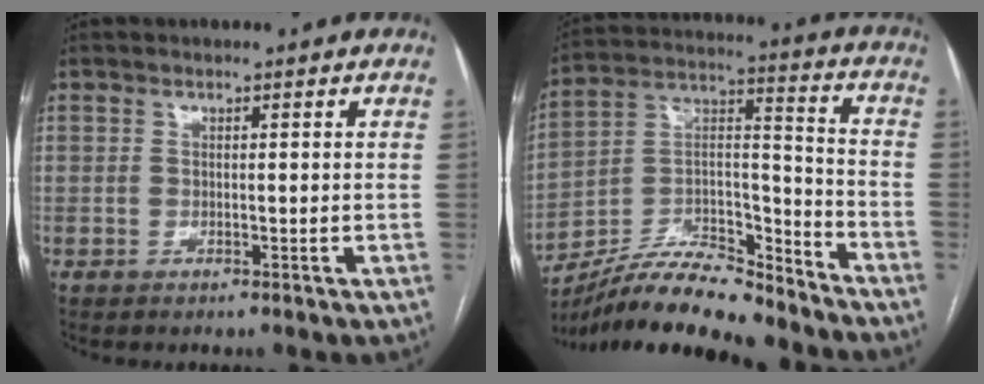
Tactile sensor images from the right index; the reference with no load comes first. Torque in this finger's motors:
{"motor_torque": [-0.36, -0.45, -0.88, -0.21]}